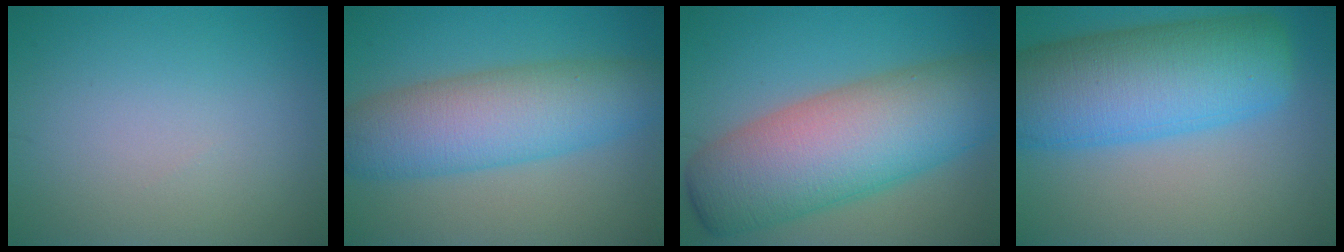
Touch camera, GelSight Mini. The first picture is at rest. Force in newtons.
{"total": 8.3, "press": 8.2, "slide": 0.4}
{"total": 12.3, "press": 12.3, "slide": 0.4}
{"total": 11.9, "press": 11.9, "slide": 0.3}